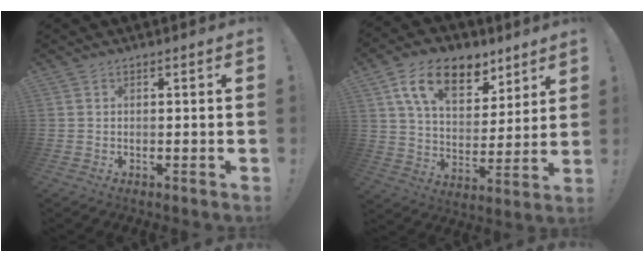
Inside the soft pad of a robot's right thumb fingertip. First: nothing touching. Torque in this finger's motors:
{"motor_torque": [0.06, 2.67, 0.46, -0.07, 0.28]}